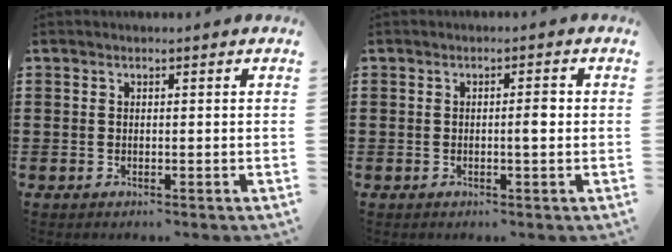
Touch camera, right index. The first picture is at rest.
{"total": 2.0, "force": [-0.2, 0.2, 2.0], "torque": [-0.036, 0.001, -0.005]}